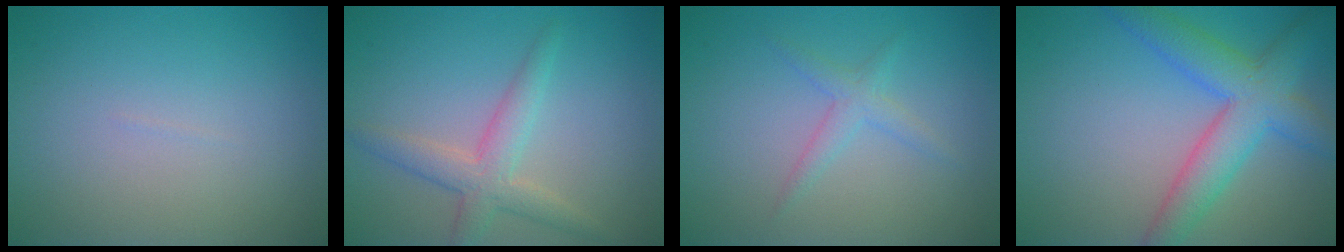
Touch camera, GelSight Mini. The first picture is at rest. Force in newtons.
{"total": 3.3, "press": 3.3, "slide": 0.2}
{"total": 1.0, "press": 1.0, "slide": 0.1}
{"total": 6.2, "press": 6.2, "slide": 0.2}